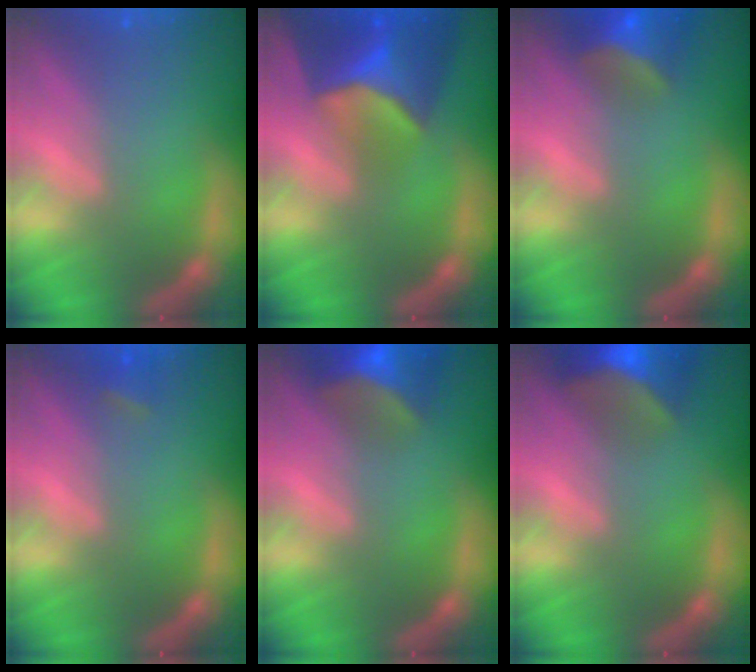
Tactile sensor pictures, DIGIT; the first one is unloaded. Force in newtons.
{"total": 8.9}
{"total": 5.9}
{"total": 1.4}
{"total": 8.0}
{"total": 9.9}